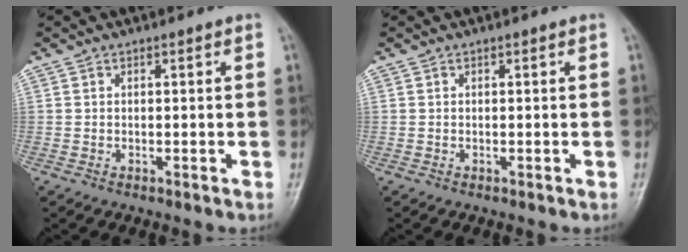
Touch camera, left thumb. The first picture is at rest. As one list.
[{"total": 0.0}]